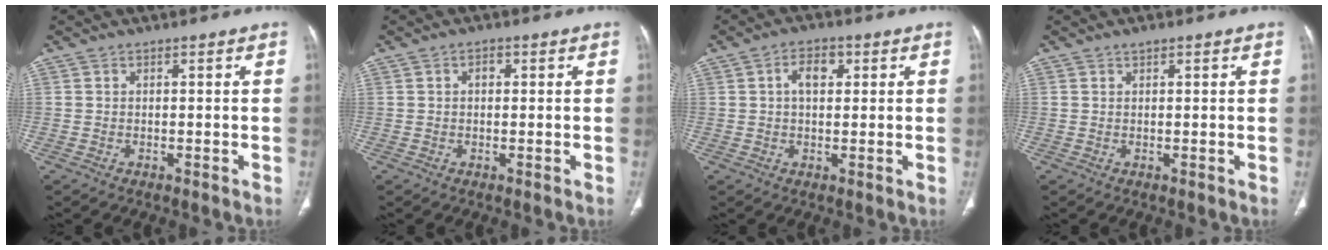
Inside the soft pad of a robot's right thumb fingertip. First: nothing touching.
{"total": 1.4, "force": [0.4, 1.0, 1.0], "torque": [-0.012, 0.007, 0.004]}
{"total": 4.7, "force": [1.4, 2.8, 3.5], "torque": [-0.049, 0.006, 0.019]}
{"total": 1.0, "force": [0.8, 0.4, 0.5], "torque": [-0.002, -0.002, 0.010]}